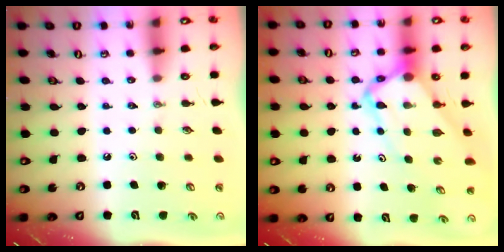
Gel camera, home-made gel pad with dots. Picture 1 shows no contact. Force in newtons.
{"total": 8.1, "press": 8.1, "slide": 0.6}